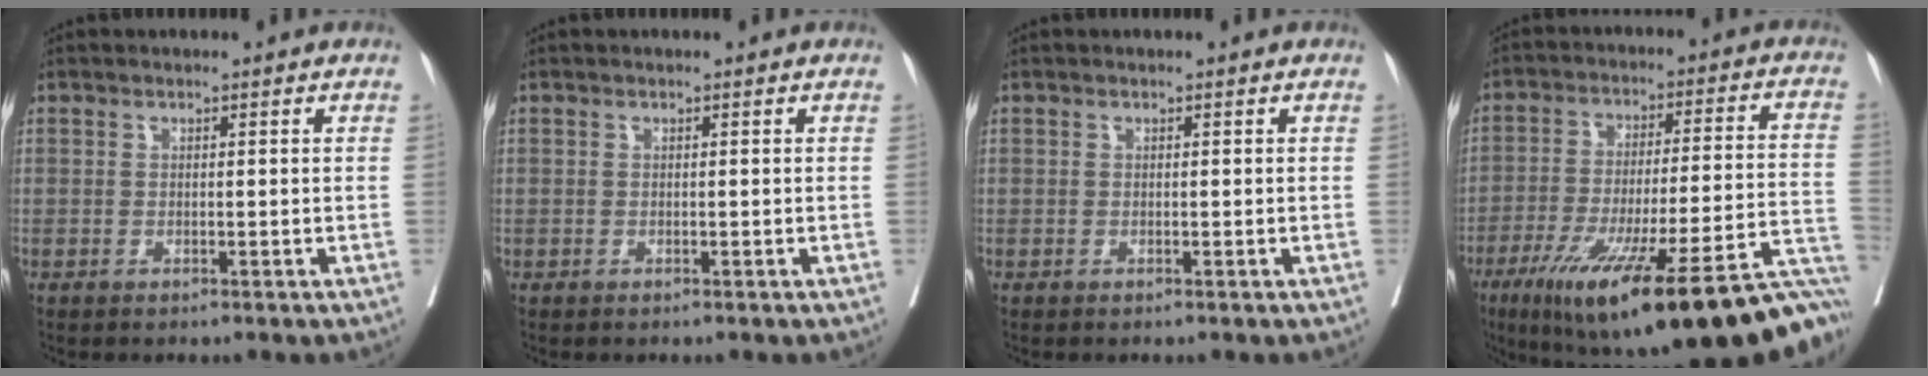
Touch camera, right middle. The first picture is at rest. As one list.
[{"total": 0.0}, {"total": 0.0}, {"total": 30.4, "force": [-20.2, 3.6, 22.4], "torque": [-0.247, -0.013, -0.292]}]